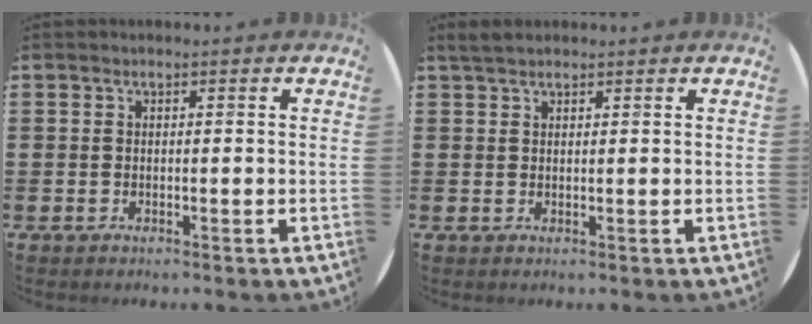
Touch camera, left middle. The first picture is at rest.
{"total": 1.8, "force": [1.6, 0.5, 0.6], "torque": [-0.015, 0.005, 0.030]}